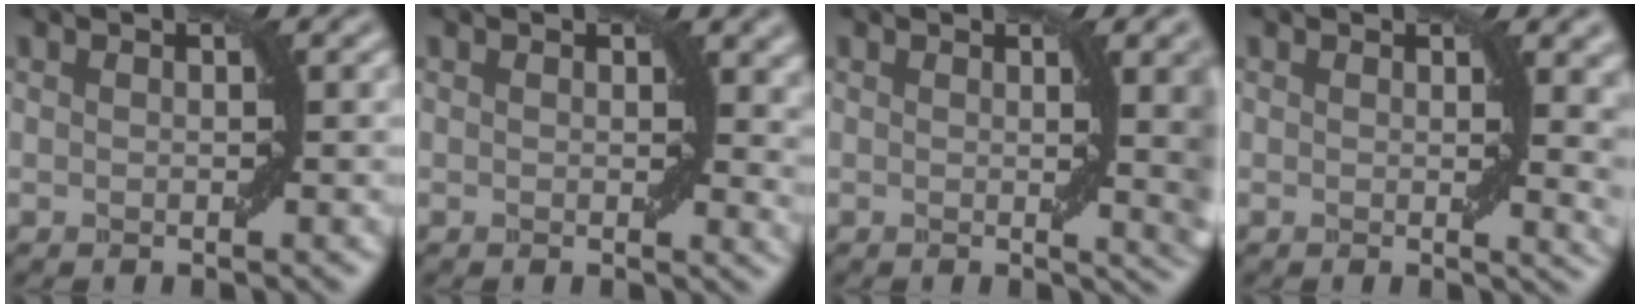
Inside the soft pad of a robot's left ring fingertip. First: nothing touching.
{"total": 2.8, "force": [0.9, 1.6, 2.1], "torque": [-0.018, -0.006, 0.010]}
{"total": 7.3, "force": [0.9, 2.3, 6.9], "torque": [-0.051, 0.004, 0.013]}
{"total": 5.1, "force": [1.2, 1.9, 4.6], "torque": [-0.033, -0.005, 0.022]}